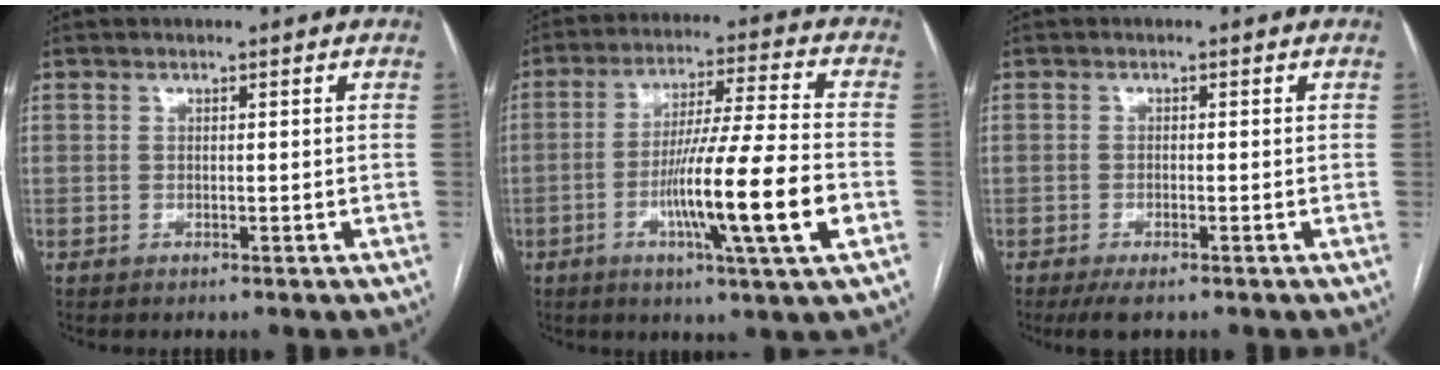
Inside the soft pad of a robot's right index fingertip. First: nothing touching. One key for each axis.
{"total": 15.1, "fx": -4.4, "fy": -0.6, "fz": 14.5, "tx": -0.254, "ty": -0.011, "tz": -0.079}
{"total": 3.3, "fx": -2.2, "fy": 0.8, "fz": 2.3, "tx": -0.042, "ty": -0.005, "tz": -0.035}